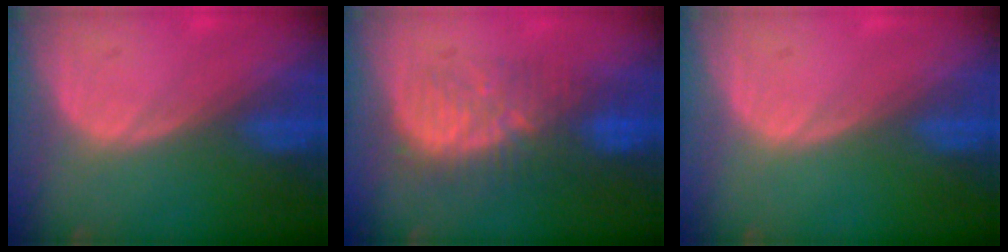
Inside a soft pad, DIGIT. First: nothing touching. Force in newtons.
{"total": 8.5, "press": 8.2, "slide": 2.3}
{"total": 0.0}